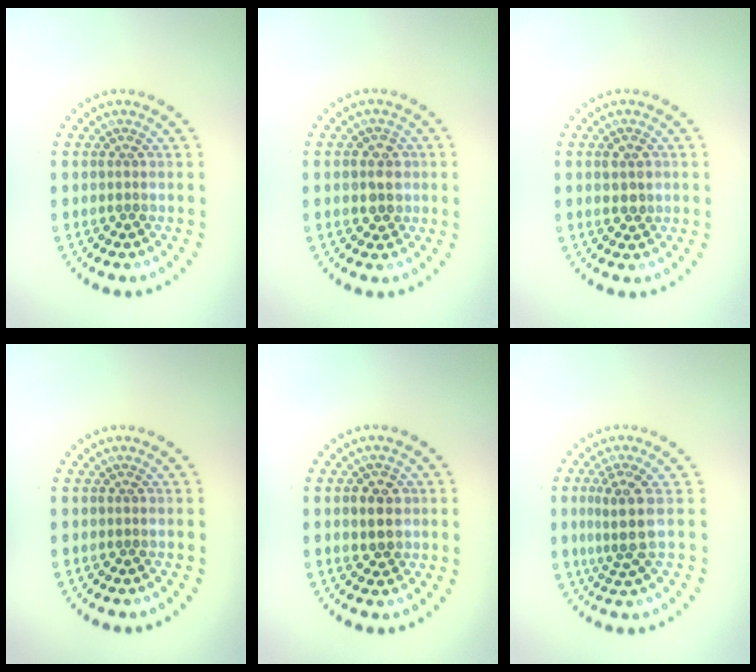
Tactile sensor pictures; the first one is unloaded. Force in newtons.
{"total": 2.3, "press": 2.2, "slide": 0.8}
{"total": 1.8, "press": 1.8, "slide": 0.1}
{"total": 0.0}
{"total": 2.6, "press": 2.6, "slide": 0.6}
{"total": 3.4, "press": 2.5, "slide": 2.3}